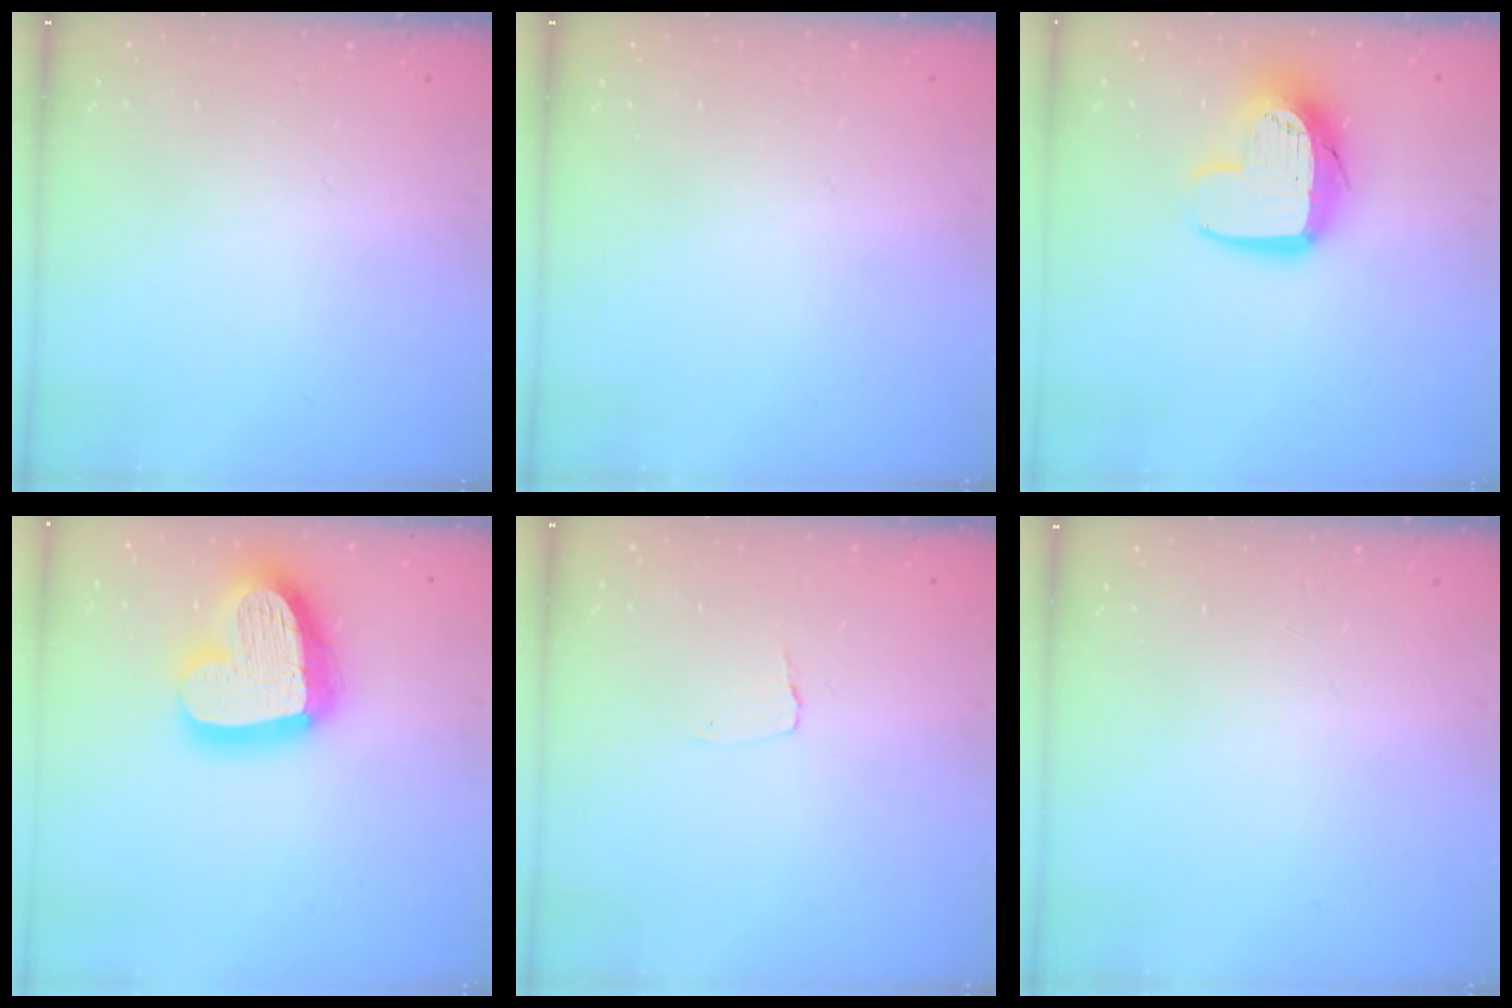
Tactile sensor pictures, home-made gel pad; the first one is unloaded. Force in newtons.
{"total": 0.0}
{"total": 12.4, "press": 12.4, "slide": 1.0}
{"total": 21.5, "press": 21.4, "slide": 2.1}
{"total": 2.6, "press": 2.6, "slide": 0.2}
{"total": 0.0}